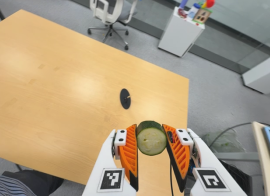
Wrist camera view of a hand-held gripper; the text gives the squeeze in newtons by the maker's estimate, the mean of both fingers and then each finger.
{"total": 11.3, "left": 11.7, "right": 11.0}